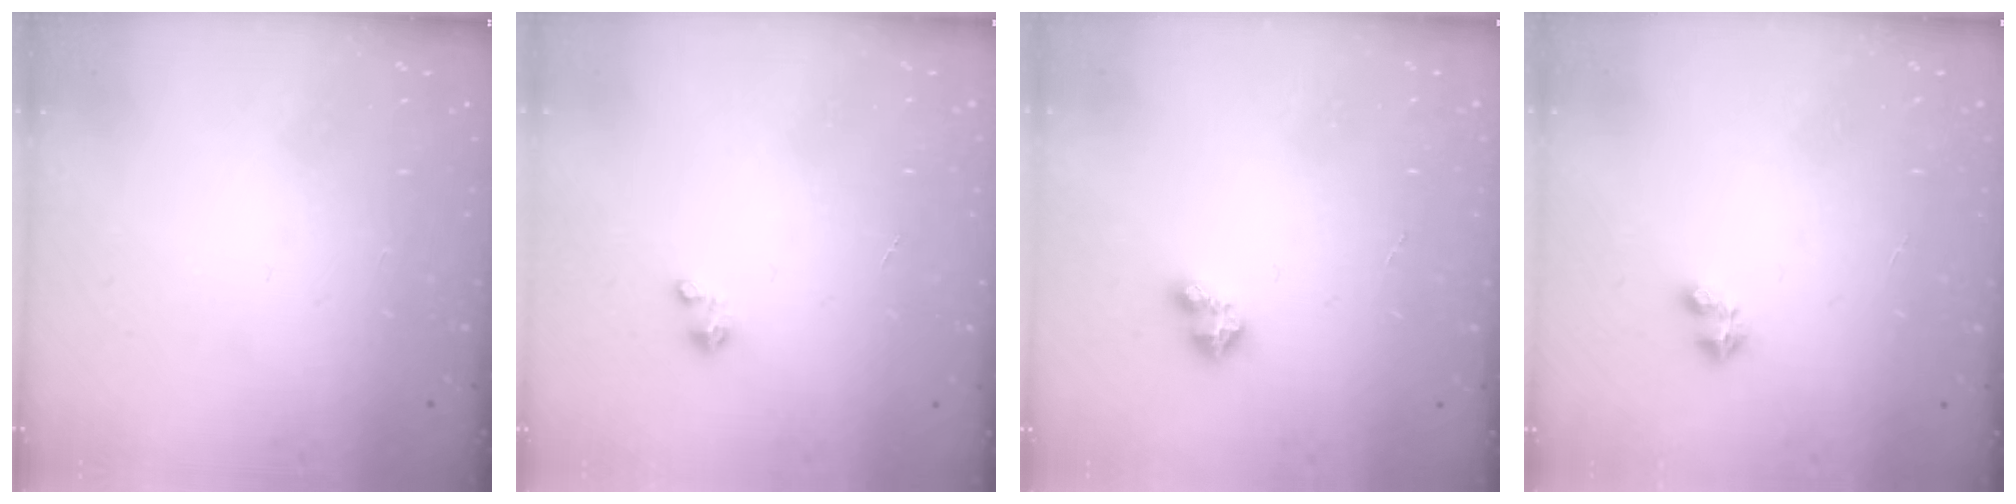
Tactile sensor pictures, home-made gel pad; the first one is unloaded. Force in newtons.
{"total": 0.8, "press": 0.7, "slide": 0.3}
{"total": 2.8, "press": 2.8, "slide": 0.2}
{"total": 2.4, "press": 2.3, "slide": 0.6}